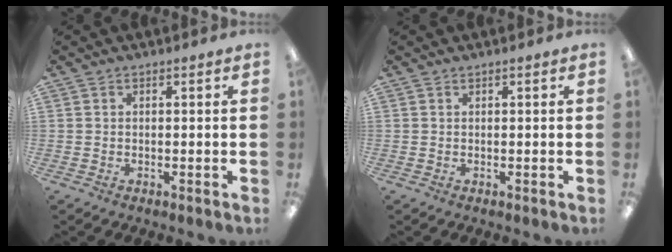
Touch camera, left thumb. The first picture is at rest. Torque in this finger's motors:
{"motor_torque": [0.00, 0.00, 0.00, 0.00, 0.00]}